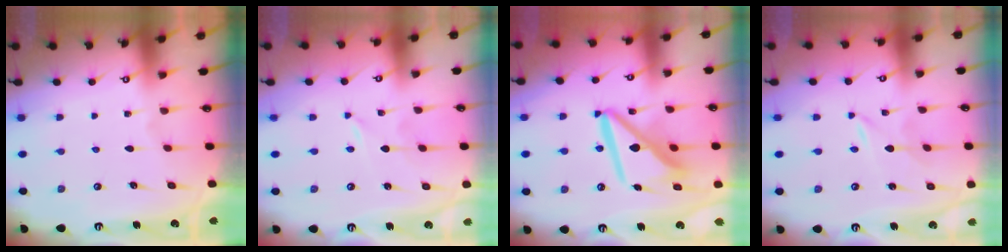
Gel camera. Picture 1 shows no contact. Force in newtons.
{"total": 0.0}
{"total": 13.2, "press": 13.1, "slide": 1.7}
{"total": 0.0}